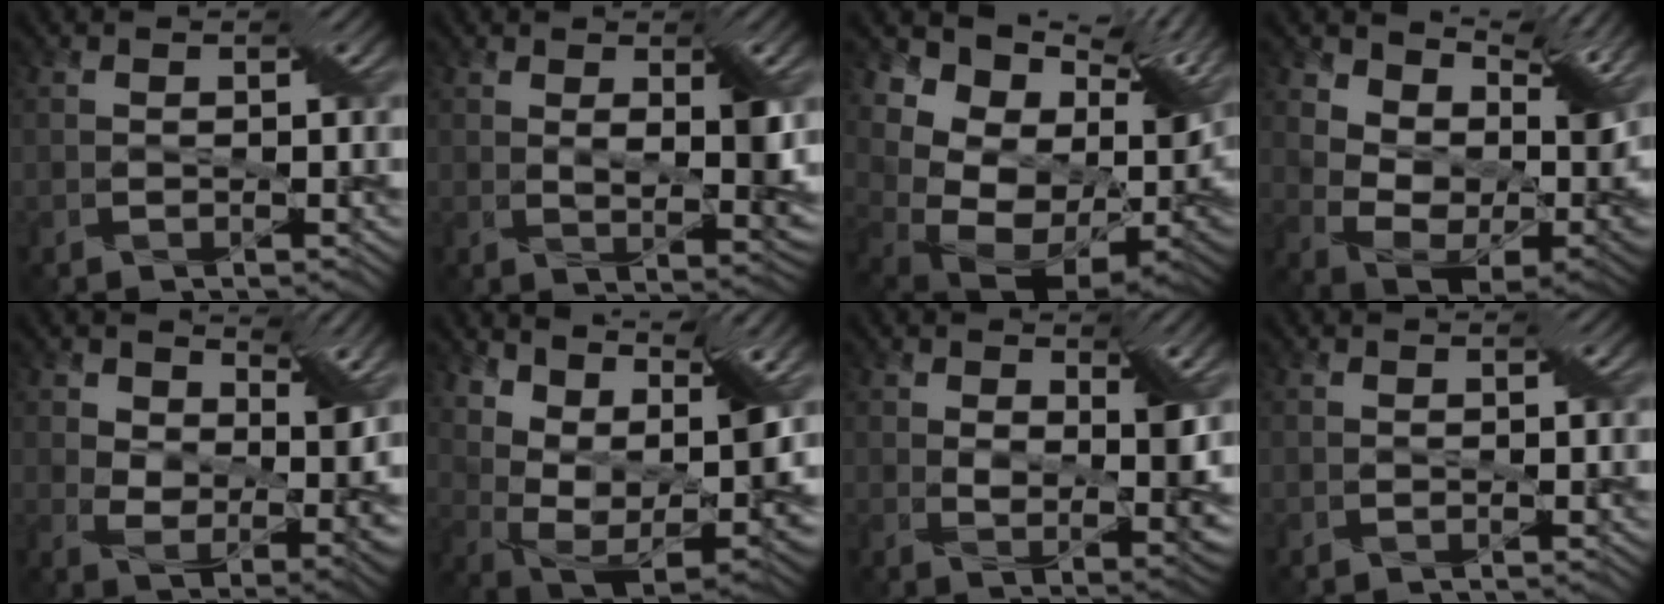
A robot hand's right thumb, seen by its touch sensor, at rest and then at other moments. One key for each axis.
{"total": 4.0, "fx": 1.7, "fy": 0.9, "fz": 3.6, "tx": -0.061, "ty": -0.005, "tz": 0.034}
{"total": 16.6, "fx": 5.9, "fy": 10.7, "fz": 11.2, "tx": -0.173, "ty": 0.007, "tz": 0.137}
{"total": 13.3, "fx": 9.2, "fy": 6.6, "fz": 7.1, "tx": -0.140, "ty": 0.009, "tz": 0.145}
{"total": 6.6, "fx": 3.6, "fy": 3.3, "fz": 4.3, "tx": -0.081, "ty": -0.008, "tz": 0.068}
{"total": 13.8, "fx": 7.8, "fy": 5.7, "fz": 9.8, "tx": -0.200, "ty": 0.024, "tz": 0.128}
{"total": 4.9, "fx": 1.7, "fy": 1.6, "fz": 4.4, "tx": -0.073, "ty": -0.005, "tz": 0.033}
{"total": 0.0}